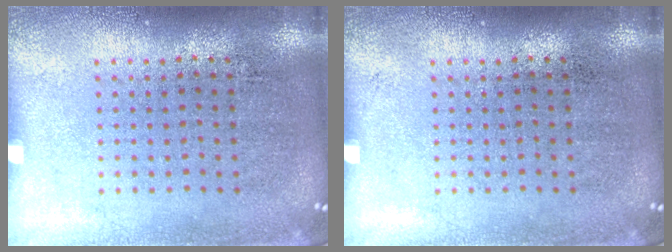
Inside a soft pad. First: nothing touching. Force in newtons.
{"total": 0.0}